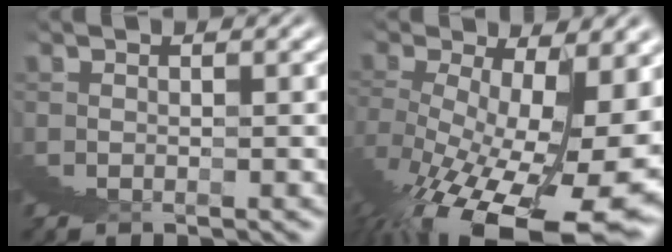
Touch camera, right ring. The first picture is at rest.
{"total": 8.0, "force": [-0.7, 2.6, 7.5], "torque": [-0.119, -0.031, 0.013]}